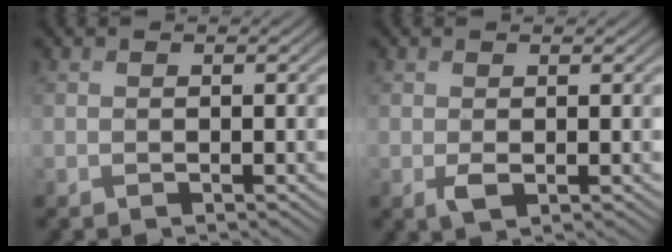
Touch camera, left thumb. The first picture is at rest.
{"total": 1.4, "force": [-0.1, 0.6, 1.3], "torque": [-0.031, -0.004, -0.001]}